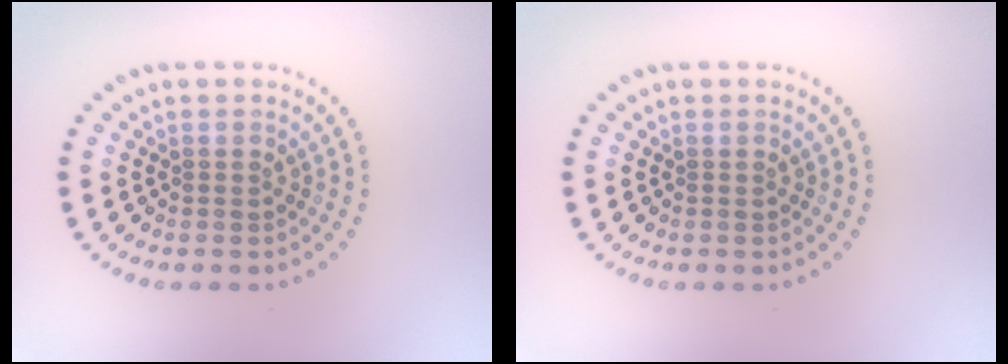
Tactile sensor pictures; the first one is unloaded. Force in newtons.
{"total": 0.0}